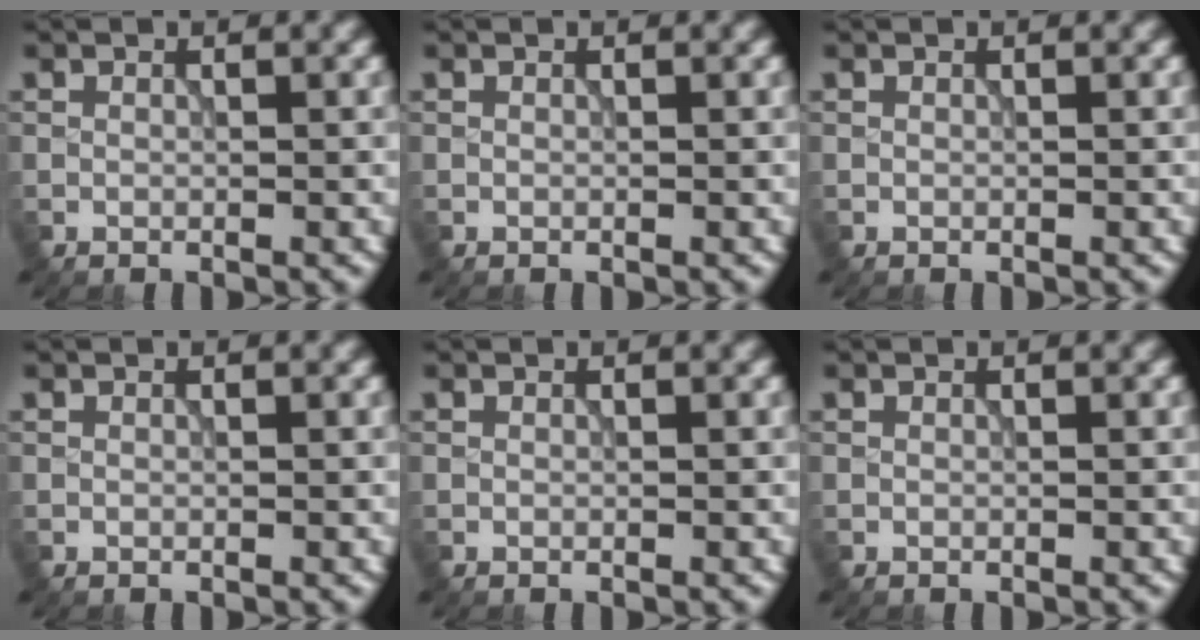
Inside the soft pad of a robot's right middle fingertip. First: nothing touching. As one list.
[{"total": 0.0}, {"total": 0.0}, {"total": 0.0}, {"total": 0.0}, {"total": 0.0}]